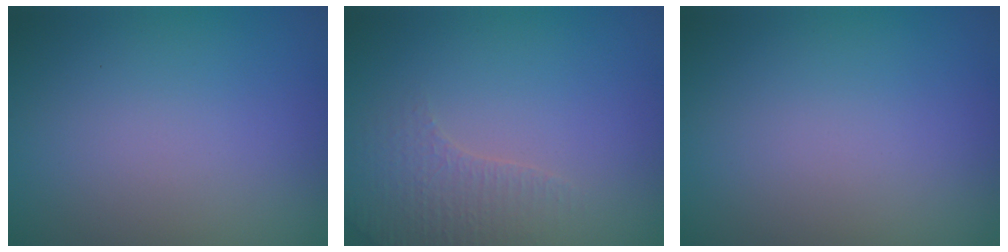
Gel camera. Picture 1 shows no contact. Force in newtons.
{"total": 2.6, "press": 2.5, "slide": 0.5}
{"total": 0.0}